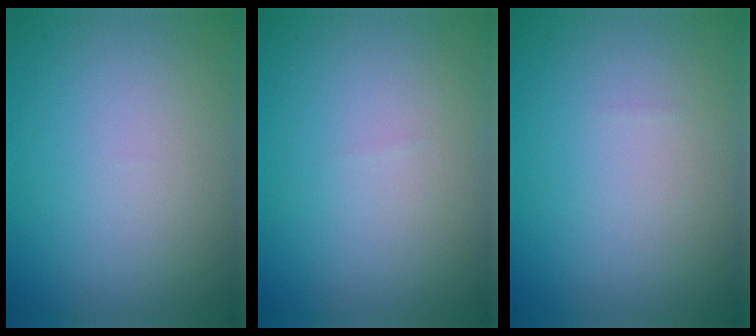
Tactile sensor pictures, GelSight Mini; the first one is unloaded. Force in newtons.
{"total": 0.0}
{"total": 0.0}